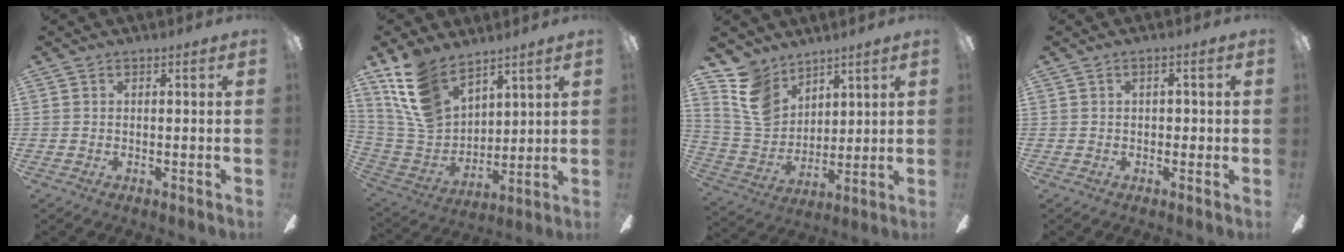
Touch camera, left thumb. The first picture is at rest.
{"total": 15.7, "force": [11.0, 8.6, 7.1], "torque": [-0.186, -0.050, 0.216]}
{"total": 12.2, "force": [8.2, 8.1, 3.9], "torque": [-0.100, -0.036, 0.169]}
{"total": 2.1, "force": [0.2, 1.2, 1.7], "torque": [-0.027, 0.006, -0.001]}